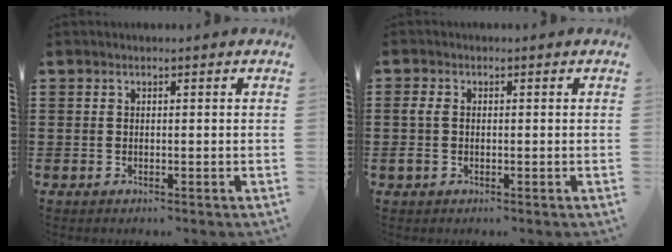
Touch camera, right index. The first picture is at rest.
{"total": 1.8, "force": [-0.3, 1.2, 1.3], "torque": [-0.035, 0.001, -0.009]}